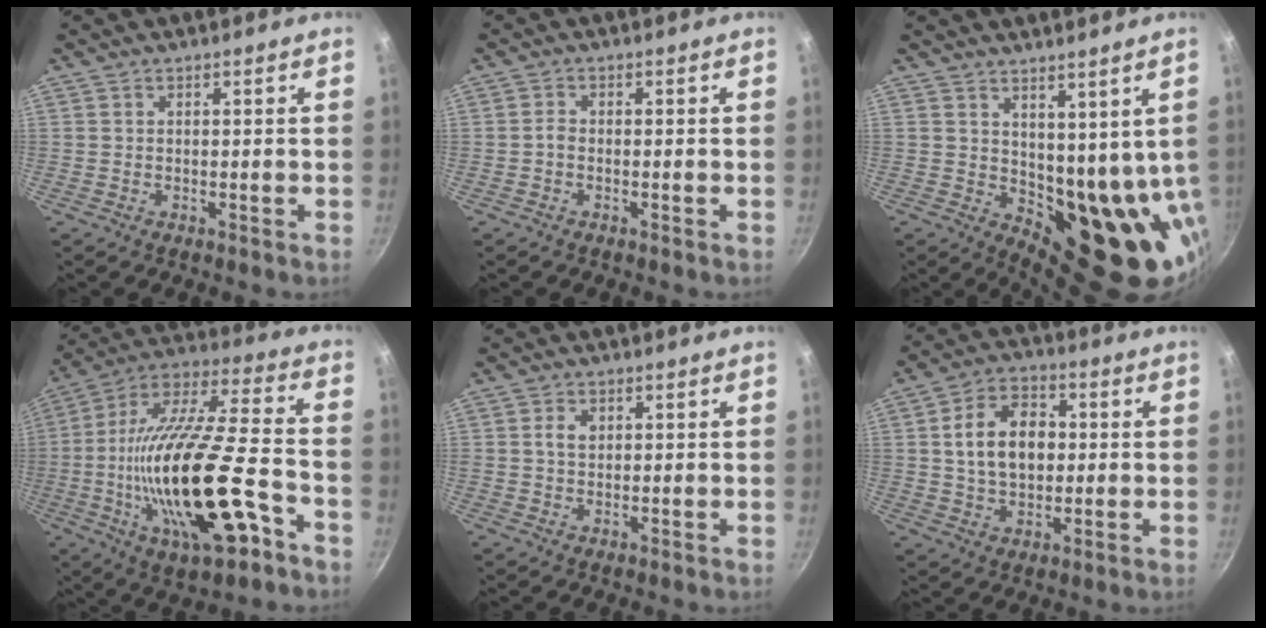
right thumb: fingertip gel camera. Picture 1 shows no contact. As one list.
[{"total": 1.3, "force": [-0.6, 0.8, 0.8], "torque": [-0.017, 0.010, -0.015]}, {"total": 13.1, "force": [3.9, 7.5, 10.1], "torque": [-0.090, -0.029, 0.084]}, {"total": 28.5, "force": [-8.8, 10.1, 25.2], "torque": [-0.443, 0.019, -0.147]}, {"total": 2.9, "force": [0.7, 2.1, 1.9], "torque": [-0.025, 0.002, 0.012]}, {"total": 12.6, "force": [1.2, 8.7, 9.0], "torque": [-0.124, 0.014, 0.015]}]